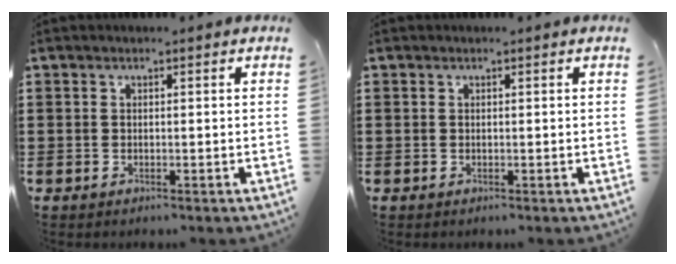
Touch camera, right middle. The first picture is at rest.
{"total": 0.0}